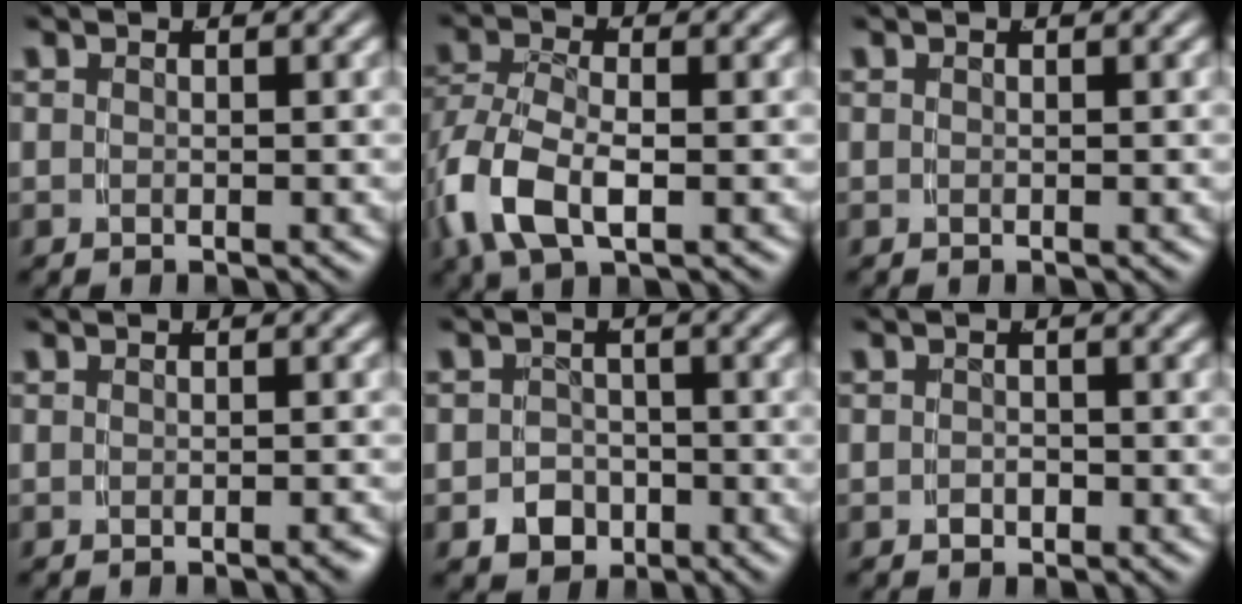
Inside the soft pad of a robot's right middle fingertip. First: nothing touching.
{"total": 6.5, "force": [-1.7, 4.4, 4.5], "torque": [-0.130, -0.022, -0.018]}
{"total": 0.0}
{"total": 0.5, "force": [-0.3, 0.1, 0.4], "torque": [-0.008, 0.007, -0.010]}
{"total": 4.7, "force": [-2.1, 4.1, 1.1], "torque": [-0.013, -0.012, -0.034]}
{"total": 0.5, "force": [-0.3, 0.4, 0.1], "torque": [-0.006, -0.001, -0.004]}